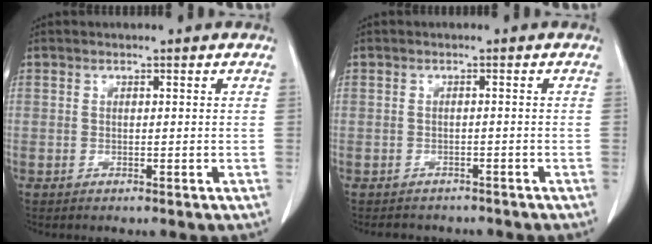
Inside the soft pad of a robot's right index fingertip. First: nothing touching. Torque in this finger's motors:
{"motor_torque": [-0.26, -0.07, -0.36, -0.11]}